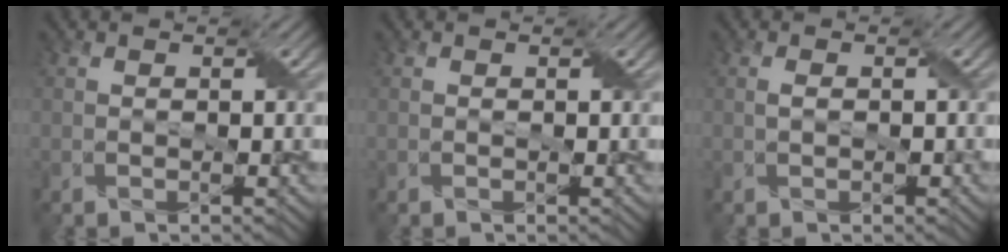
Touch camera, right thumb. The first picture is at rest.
{"total": 0.0}
{"total": 1.0, "force": [0.0, 0.6, 0.9], "torque": [-0.022, 0.003, 0.002]}